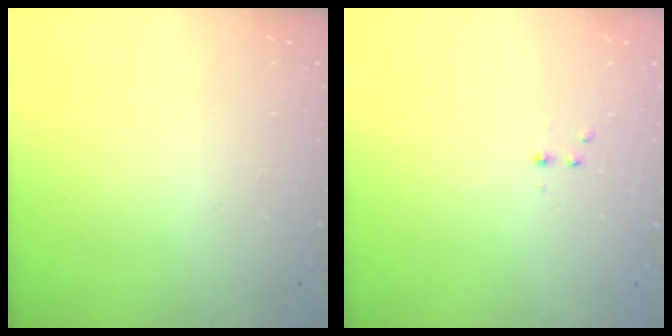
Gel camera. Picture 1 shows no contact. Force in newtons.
{"total": 2.2, "press": 1.9, "slide": 1.0}